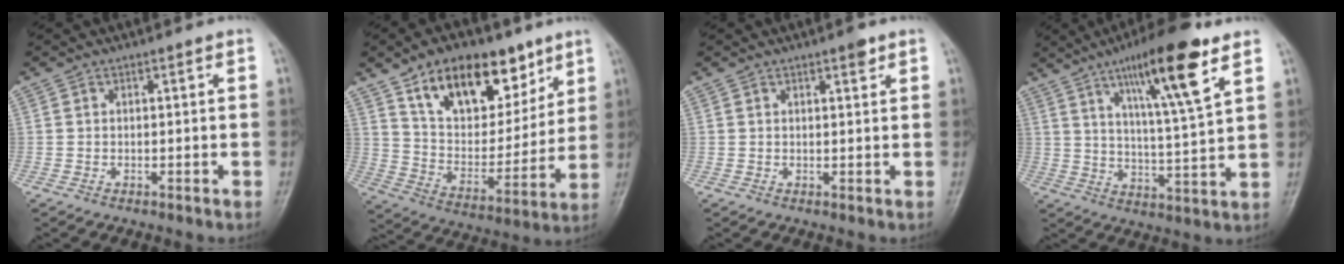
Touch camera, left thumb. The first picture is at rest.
{"total": 21.0, "force": [12.4, 11.6, 12.4], "torque": [-0.143, -0.045, 0.213]}
{"total": 1.9, "force": [1.2, 0.5, 1.3], "torque": [-0.015, -0.005, 0.016]}
{"total": 16.1, "force": [8.8, 2.3, 13.2], "torque": [-0.209, -0.041, 0.144]}